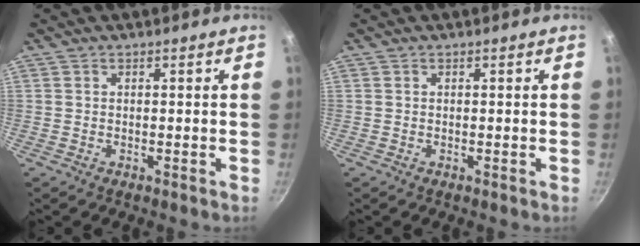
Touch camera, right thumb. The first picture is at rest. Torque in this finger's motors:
{"motor_torque": [-0.08, -0.01, 0.20, -0.26, 0.00]}